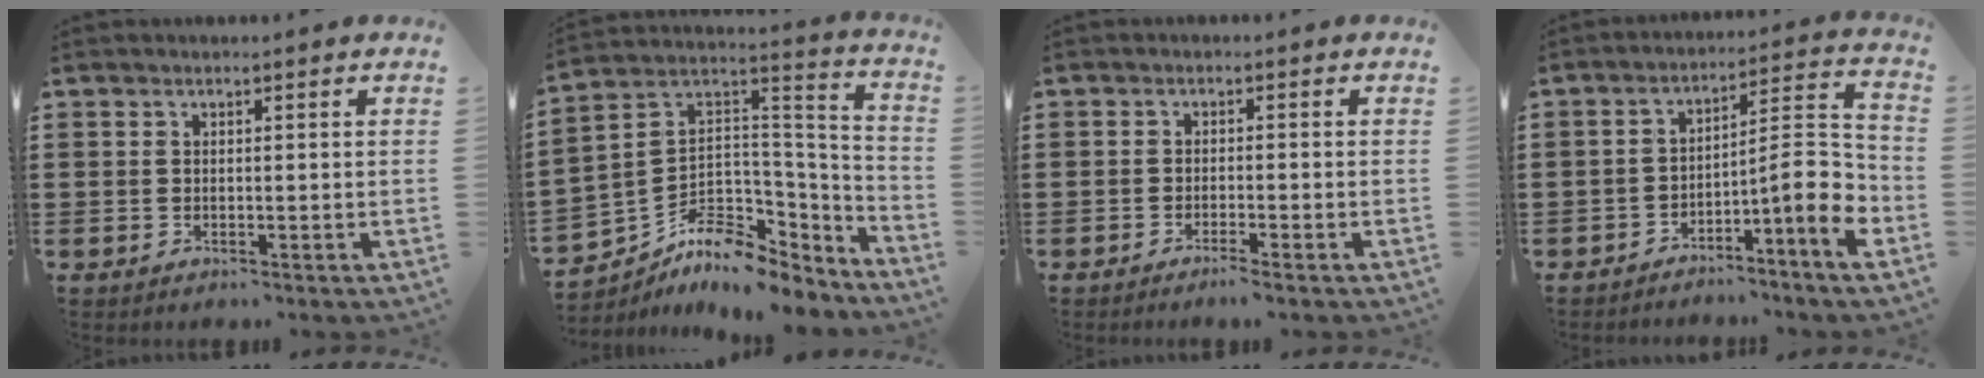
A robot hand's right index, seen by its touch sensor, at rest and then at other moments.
{"total": 8.3, "force": [-5.9, 4.6, 3.7], "torque": [-0.078, -0.002, -0.109]}
{"total": 1.5, "force": [-1.3, -0.2, 0.7], "torque": [-0.013, -0.001, -0.024]}
{"total": 9.6, "force": [-4.4, 1.2, 8.5], "torque": [-0.110, -0.023, -0.090]}